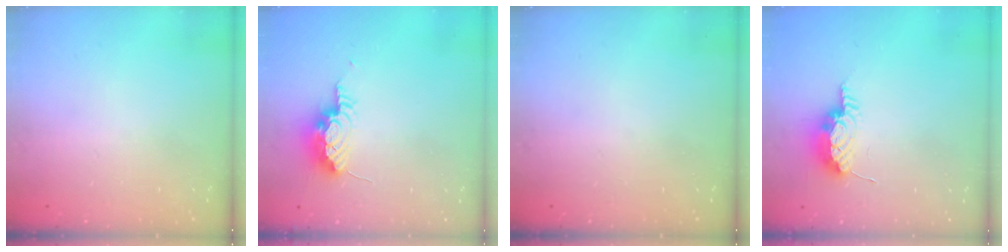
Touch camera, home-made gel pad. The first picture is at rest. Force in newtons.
{"total": 9.4, "press": 8.8, "slide": 3.4}
{"total": 0.0}
{"total": 15.8, "press": 10.9, "slide": 11.4}